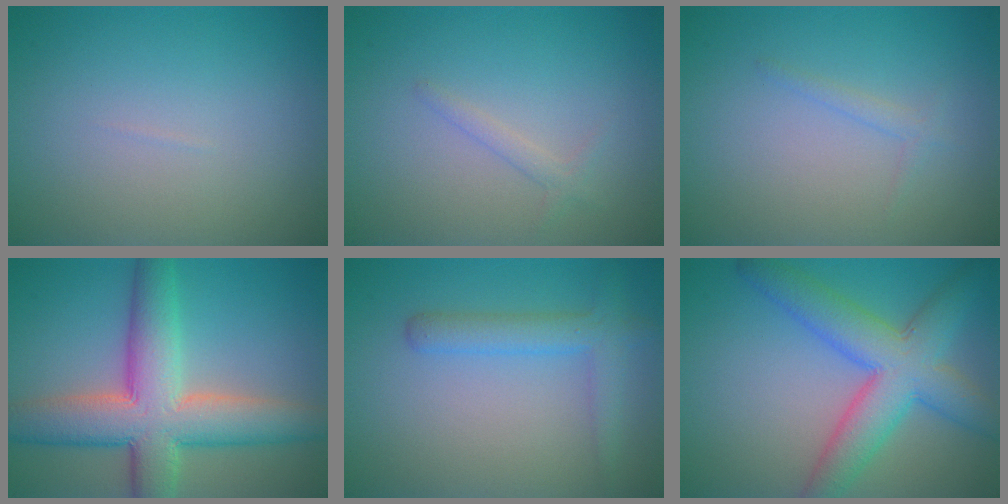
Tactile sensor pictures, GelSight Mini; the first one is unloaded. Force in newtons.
{"total": 1.0, "press": 1.0, "slide": 0.0}
{"total": 1.0, "press": 1.0, "slide": 0.1}
{"total": 9.4, "press": 9.4, "slide": 0.4}
{"total": 3.0, "press": 3.0, "slide": 0.2}
{"total": 7.3, "press": 7.3, "slide": 0.3}